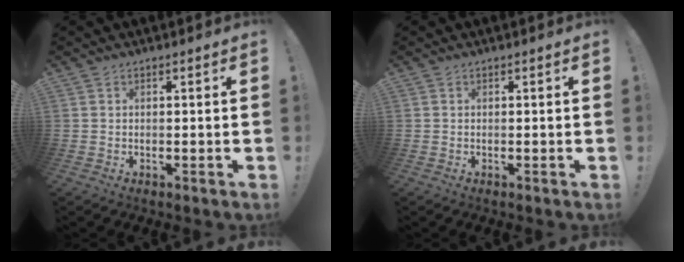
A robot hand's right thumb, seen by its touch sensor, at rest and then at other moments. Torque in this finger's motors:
{"motor_torque": [-0.05, -0.15, 0.03, -0.05, -0.08]}